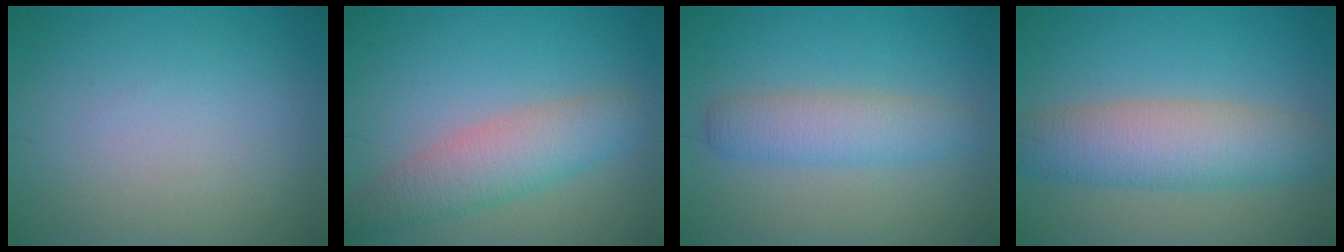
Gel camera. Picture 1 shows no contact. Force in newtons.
{"total": 4.7, "press": 4.6, "slide": 0.3}
{"total": 3.6, "press": 3.6, "slide": 0.2}
{"total": 6.3, "press": 6.3, "slide": 0.2}